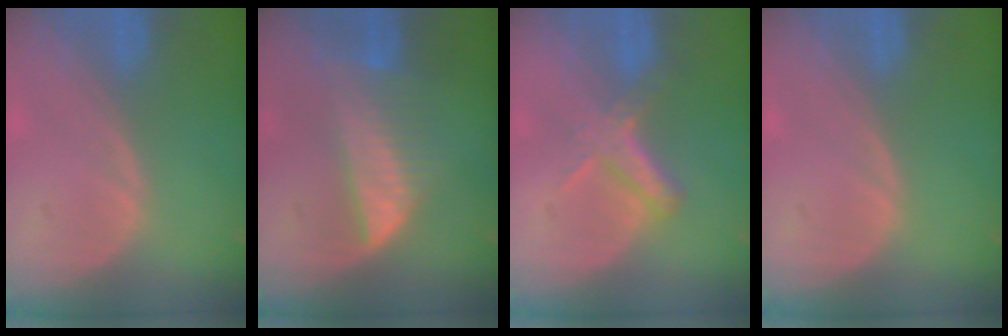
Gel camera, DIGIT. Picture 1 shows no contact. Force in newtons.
{"total": 6.3, "press": 6.3, "slide": 0.2}
{"total": 5.5, "press": 4.9, "slide": 2.6}
{"total": 0.0}